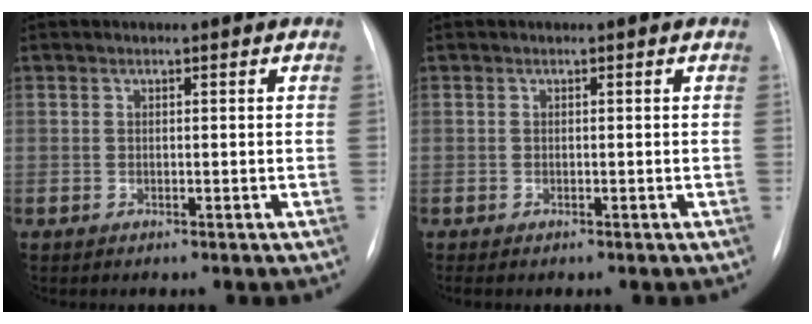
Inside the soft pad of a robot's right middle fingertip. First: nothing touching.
{"total": 0.7, "force": [-0.5, 0.3, 0.4], "torque": [-0.006, -0.002, -0.004]}